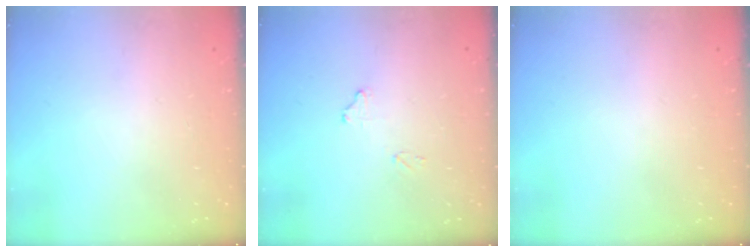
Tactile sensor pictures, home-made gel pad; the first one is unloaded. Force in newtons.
{"total": 7.9, "press": 7.8, "slide": 0.7}
{"total": 0.0}